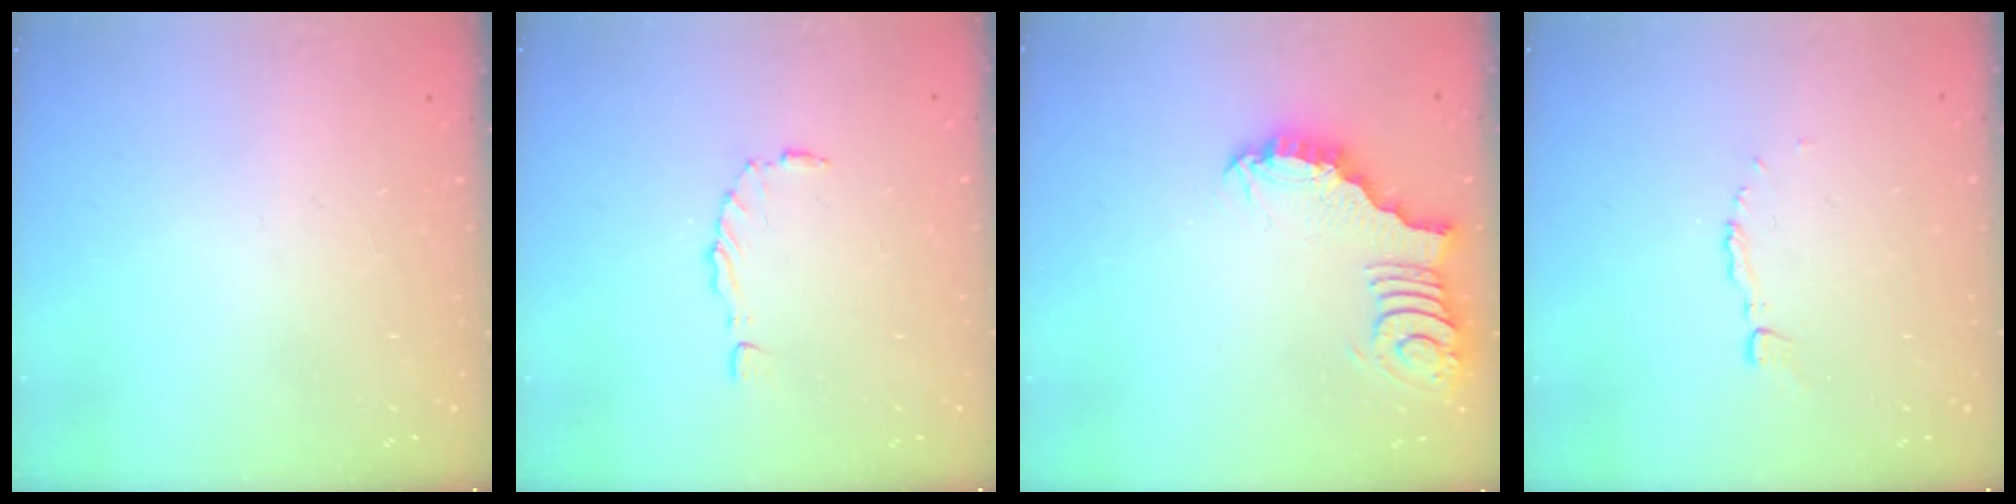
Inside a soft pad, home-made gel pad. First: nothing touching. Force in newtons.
{"total": 1.9, "press": 1.9, "slide": 0.3}
{"total": 2.4, "press": 2.4, "slide": 0.3}
{"total": 3.0, "press": 3.0, "slide": 0.3}